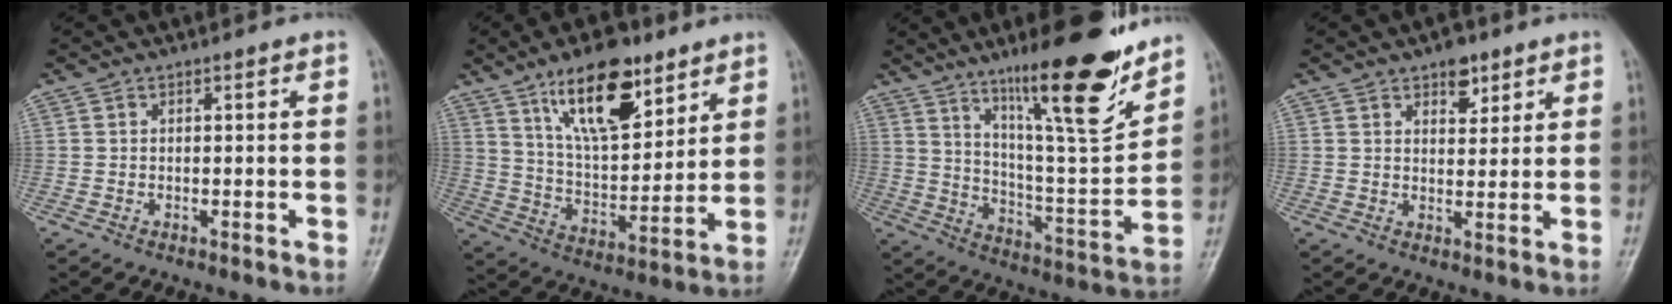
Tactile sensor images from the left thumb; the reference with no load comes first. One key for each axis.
{"total": 17.0, "fx": 10.1, "fy": 7.3, "fz": 11.6, "tx": -0.152, "ty": -0.054, "tz": 0.179}
{"total": 22.0, "fx": 14.7, "fy": 4.0, "fz": 15.8, "tx": -0.219, "ty": -0.079, "tz": 0.245}
{"total": 5.0, "fx": 3.1, "fy": 2.8, "fz": 2.7, "tx": -0.013, "ty": -0.016, "tz": 0.045}